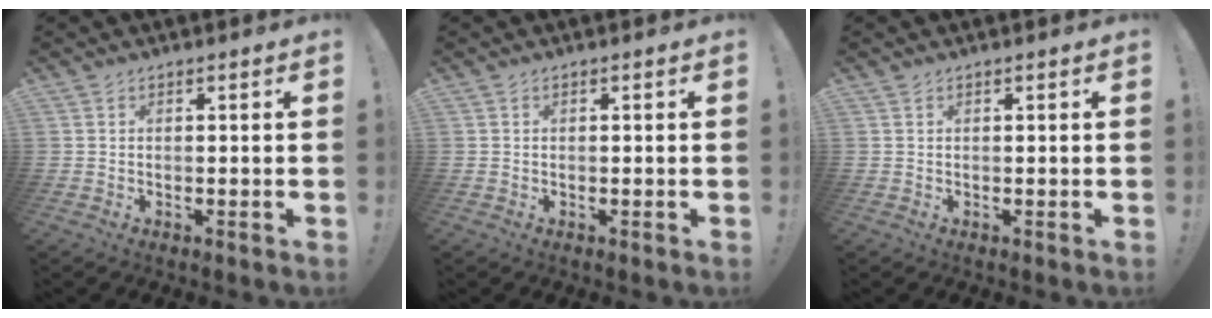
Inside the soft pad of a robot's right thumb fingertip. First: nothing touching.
{"total": 0.0}
{"total": 0.0}